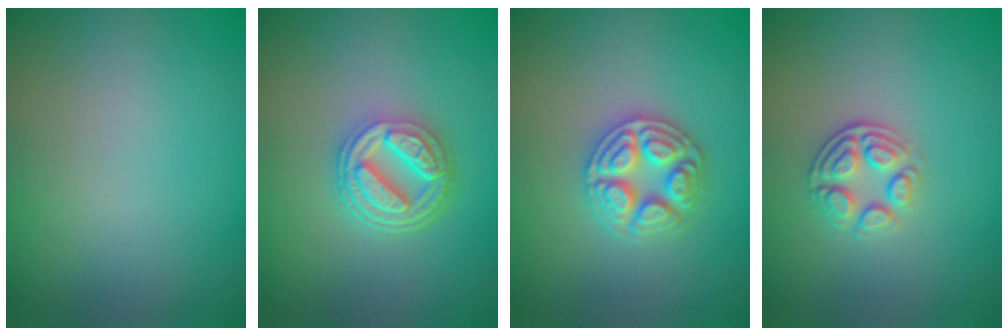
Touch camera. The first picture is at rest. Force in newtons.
{"total": 5.1, "press": 3.8, "slide": 3.4}
{"total": 4.4, "press": 4.4, "slide": 0.5}
{"total": 2.7, "press": 2.4, "slide": 1.2}